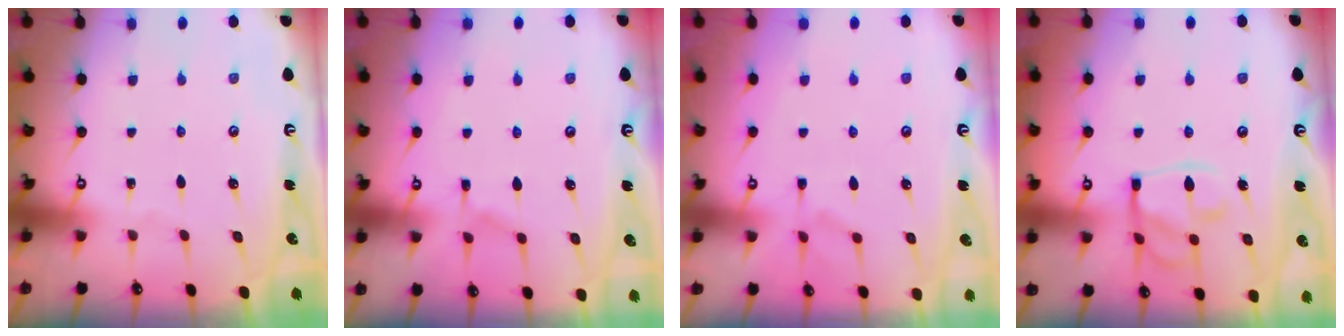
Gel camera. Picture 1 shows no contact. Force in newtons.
{"total": 5.7, "press": 5.6, "slide": 0.7}
{"total": 2.1, "press": 1.9, "slide": 1.0}
{"total": 14.3, "press": 14.2, "slide": 1.6}